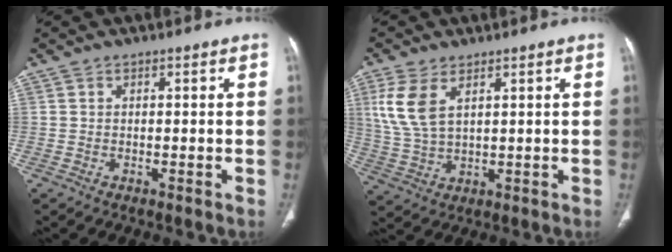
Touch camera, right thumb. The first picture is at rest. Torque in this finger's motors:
{"motor_torque": [0.09, 0.71, 1.02, 0.31, 0.15]}